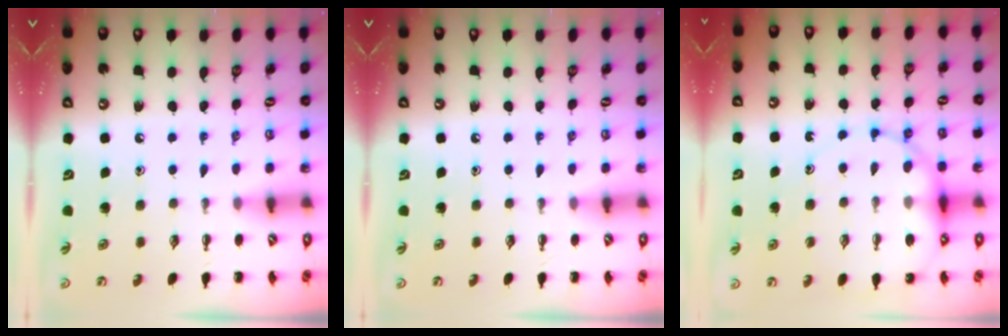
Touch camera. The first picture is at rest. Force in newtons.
{"total": 0.0}
{"total": 15.0, "press": 14.3, "slide": 4.5}